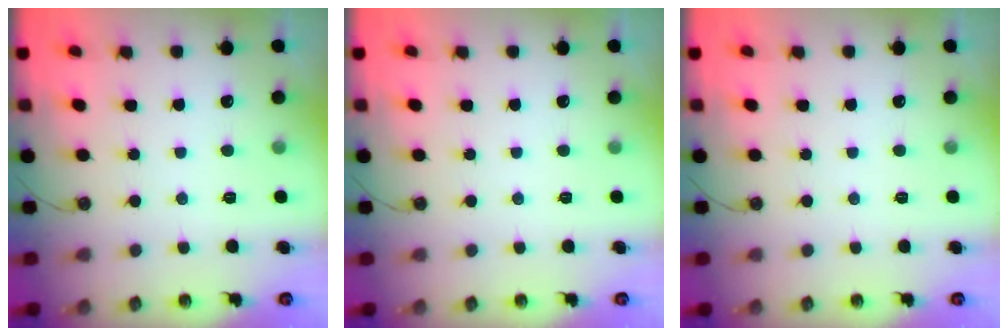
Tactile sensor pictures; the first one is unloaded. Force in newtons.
{"total": 0.0}
{"total": 0.0}